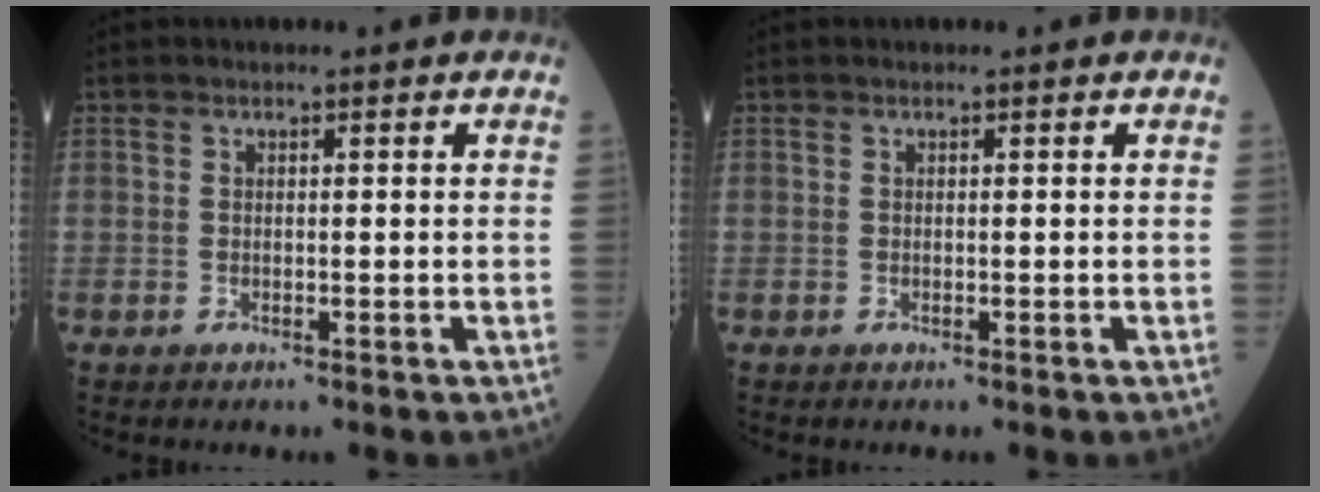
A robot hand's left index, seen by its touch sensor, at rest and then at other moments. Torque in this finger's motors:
{"motor_torque": [0.00, 0.00, 0.00, 0.00]}